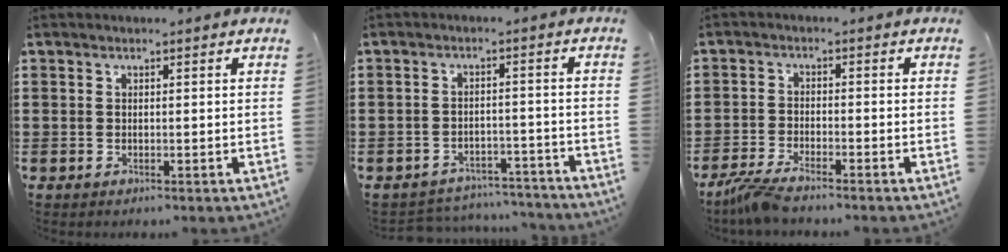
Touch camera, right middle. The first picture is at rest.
{"total": 3.9, "force": [-3.8, 0.7, 0.0], "torque": [-0.006, 0.005, -0.081]}
{"total": 3.7, "force": [-3.3, -0.1, 1.7], "torque": [-0.052, -0.015, -0.067]}